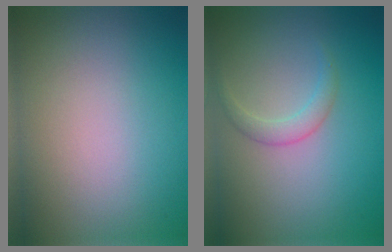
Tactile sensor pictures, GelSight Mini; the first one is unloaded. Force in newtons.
{"total": 1.6, "press": 1.6, "slide": 0.0}